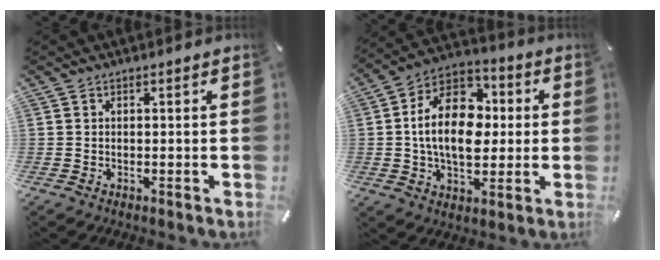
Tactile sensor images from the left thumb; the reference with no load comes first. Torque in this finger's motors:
{"motor_torque": [0.62, 1.06, 0.55, -0.18, 0.64]}